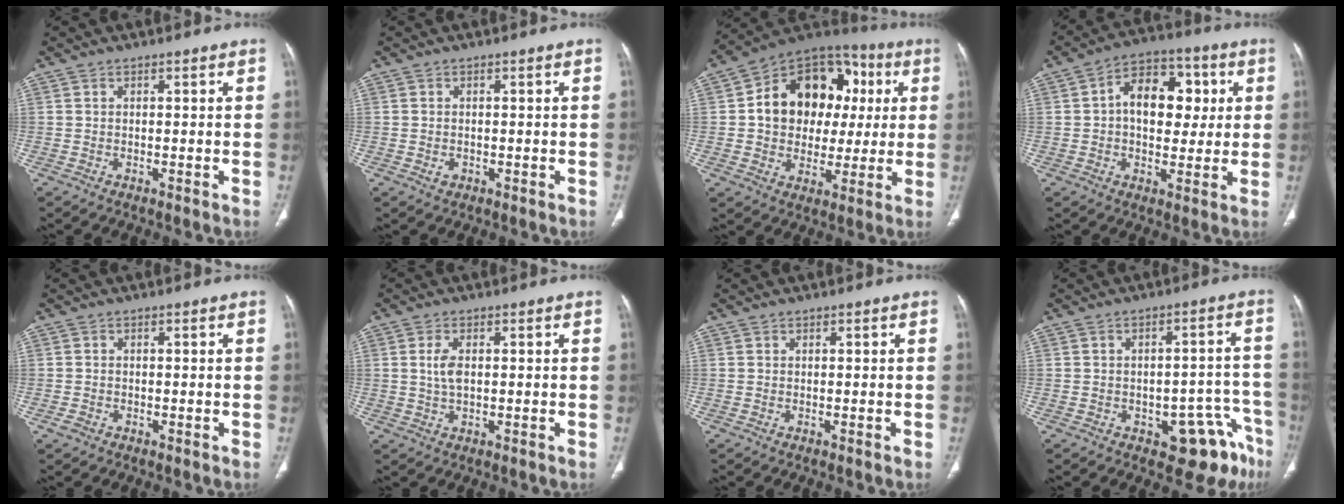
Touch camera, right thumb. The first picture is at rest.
{"total": 1.3, "force": [-0.3, 1.0, 0.6], "torque": [-0.009, 0.006, -0.002]}
{"total": 20.2, "force": [3.0, 15.5, 12.6], "torque": [-0.139, 0.031, 0.047]}
{"total": 12.9, "force": [1.8, 8.7, 9.4], "torque": [-0.100, 0.019, 0.020]}
{"total": 1.2, "force": [-0.6, 0.9, 0.5], "torque": [-0.009, 0.006, -0.011]}
{"total": 3.5, "force": [0.5, 1.7, 3.0], "torque": [-0.066, 0.001, 0.012]}
{"total": 0.0}
{"total": 10.7, "force": [-6.1, 5.3, 7.0], "torque": [-0.043, 0.052, -0.072]}